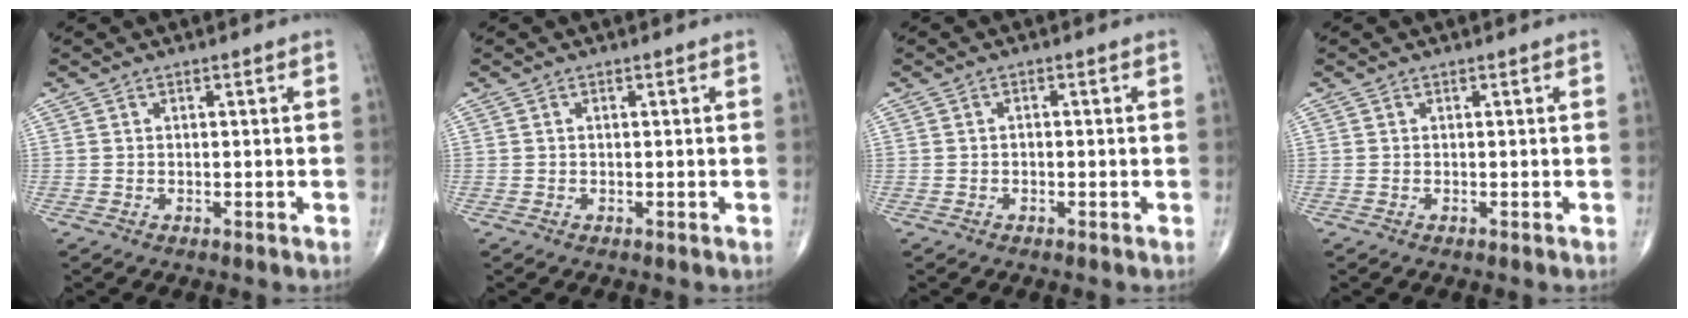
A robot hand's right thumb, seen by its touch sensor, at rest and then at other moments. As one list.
[{"total": 0.0}, {"total": 0.7, "force": [-0.2, 0.5, 0.5], "torque": [-0.006, 0.006, -0.006]}, {"total": 0.0}]